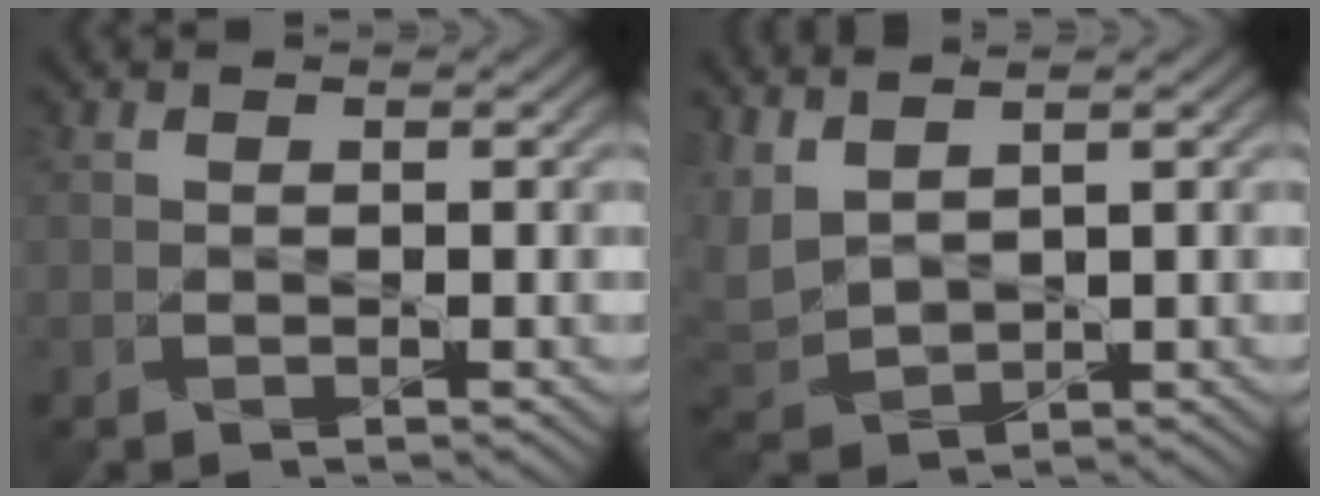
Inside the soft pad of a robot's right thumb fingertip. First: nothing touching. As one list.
[{"total": 5.3, "force": [2.8, 2.6, 3.7], "torque": [-0.125, 0.007, 0.060]}]